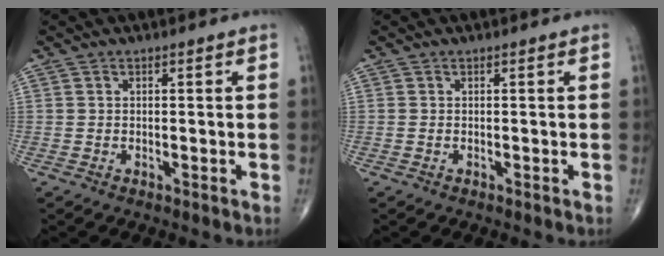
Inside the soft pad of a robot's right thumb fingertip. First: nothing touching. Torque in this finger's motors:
{"motor_torque": [-0.17, -0.16, 0.07, 0.05, 0.00]}